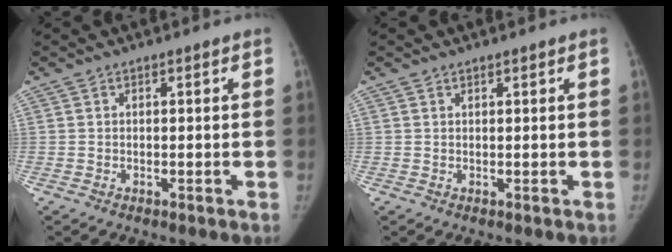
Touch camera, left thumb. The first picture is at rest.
{"total": 0.5, "force": [0.5, 0.1, 0.2], "torque": [-0.005, -0.003, 0.009]}